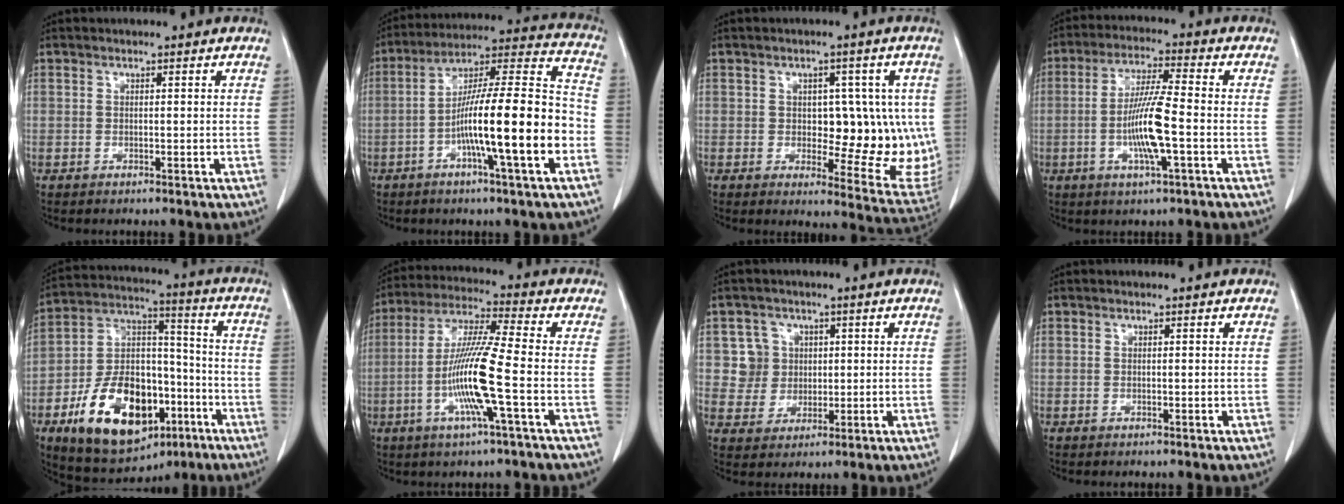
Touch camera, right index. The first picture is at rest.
{"total": 18.2, "force": [-5.2, 0.9, 17.5], "torque": [-0.285, 0.011, -0.088]}
{"total": 13.6, "force": [-0.1, 6.5, 11.9], "torque": [-0.131, 0.002, 0.010]}
{"total": 9.7, "force": [-2.0, 0.5, 9.5], "torque": [-0.184, -0.006, -0.042]}
{"total": 19.9, "force": [-8.7, 11.3, 13.8], "torque": [-0.256, 0.022, -0.134]}
{"total": 12.4, "force": [-3.1, -0.4, 12.0], "torque": [-0.240, -0.008, -0.068]}
{"total": 5.3, "force": [1.3, 5.1, 0.1], "torque": [0.007, 0.013, 0.029]}
{"total": 0.0}